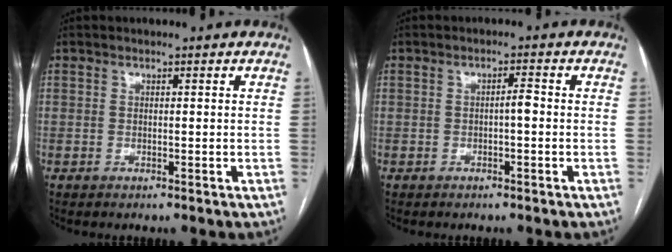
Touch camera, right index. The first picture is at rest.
{"total": 1.7, "force": [-0.4, 0.3, 1.6], "torque": [-0.024, 0.004, -0.007]}